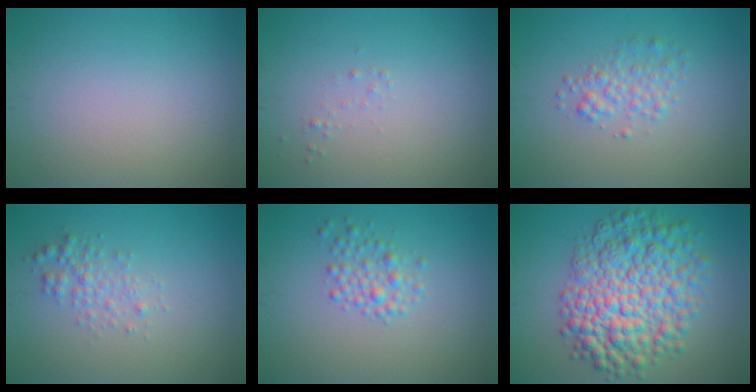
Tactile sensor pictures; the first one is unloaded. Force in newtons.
{"total": 0.5, "press": 0.5, "slide": 0.0}
{"total": 2.0, "press": 2.0, "slide": 0.1}
{"total": 1.8, "press": 1.8, "slide": 0.0}
{"total": 2.1, "press": 2.1, "slide": 0.1}
{"total": 9.4, "press": 9.4, "slide": 0.2}